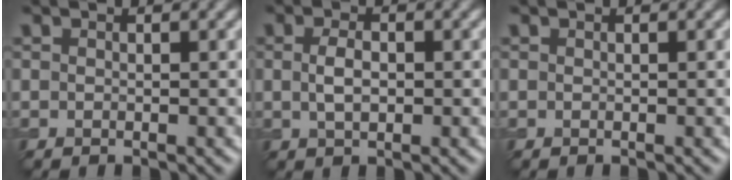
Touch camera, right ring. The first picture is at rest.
{"total": 2.2, "force": [0.1, 1.2, 1.8], "torque": [-0.040, 0.000, 0.002]}
{"total": 0.0}